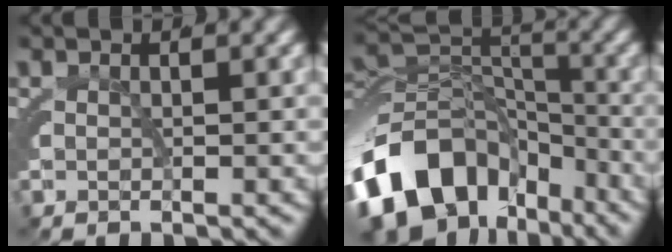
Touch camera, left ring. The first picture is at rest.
{"total": 11.8, "force": [-5.5, 8.2, 6.5], "torque": [-0.105, -0.030, -0.087]}